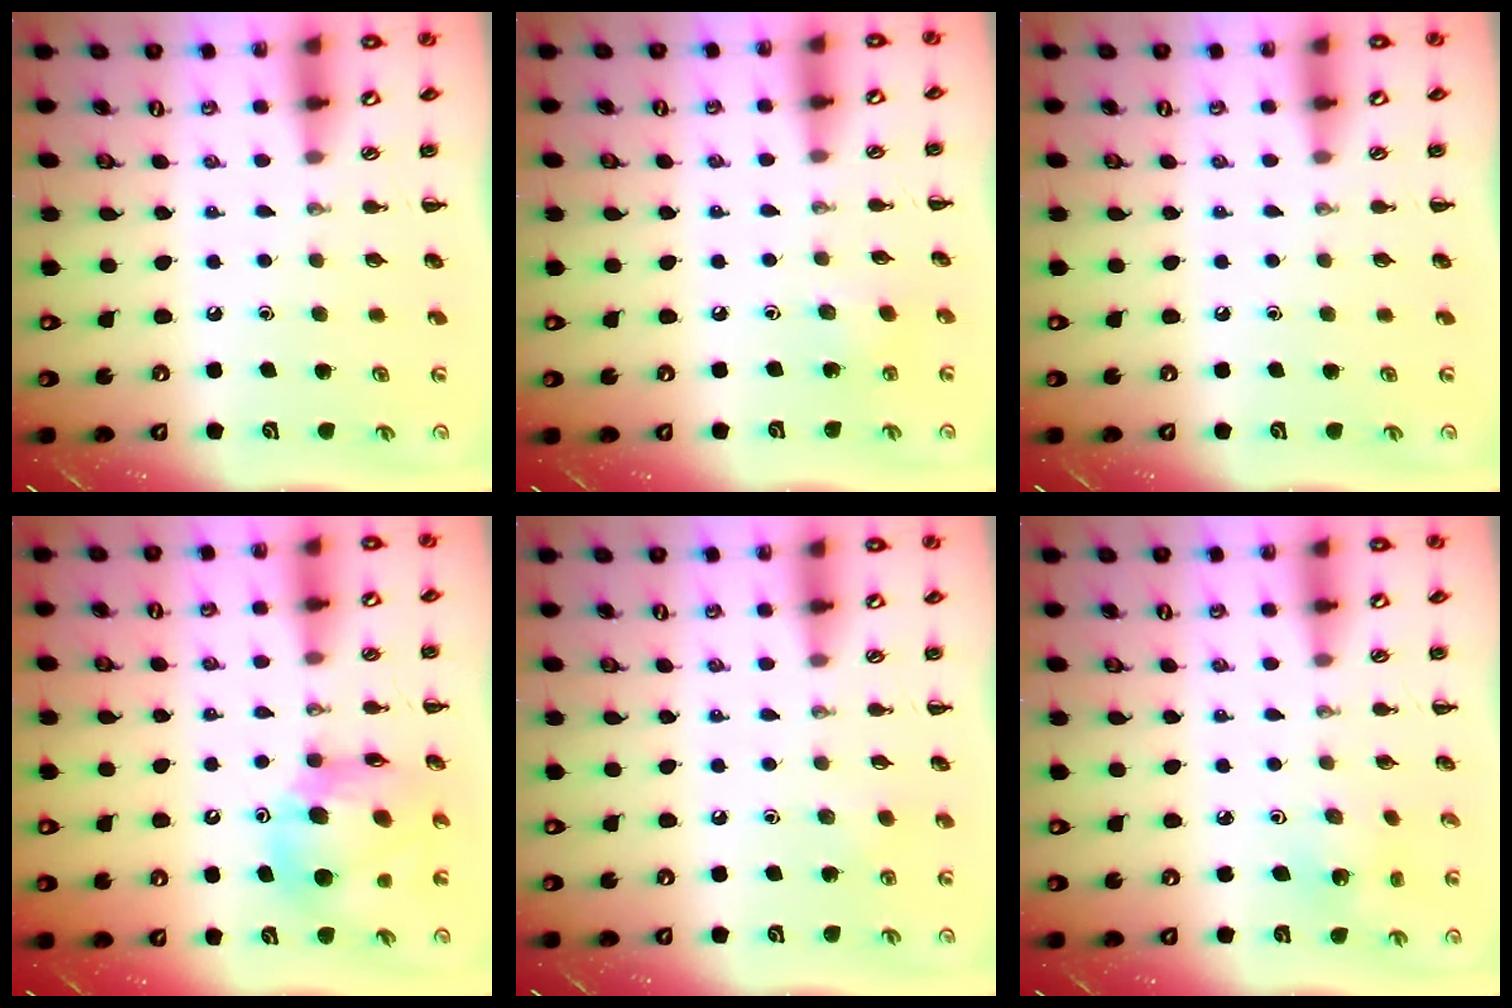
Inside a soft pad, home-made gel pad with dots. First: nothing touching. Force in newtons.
{"total": 2.4, "press": 2.3, "slide": 0.7}
{"total": 0.0}
{"total": 13.0, "press": 12.2, "slide": 4.4}
{"total": 1.7, "press": 1.6, "slide": 0.6}
{"total": 2.1, "press": 2.0, "slide": 0.7}